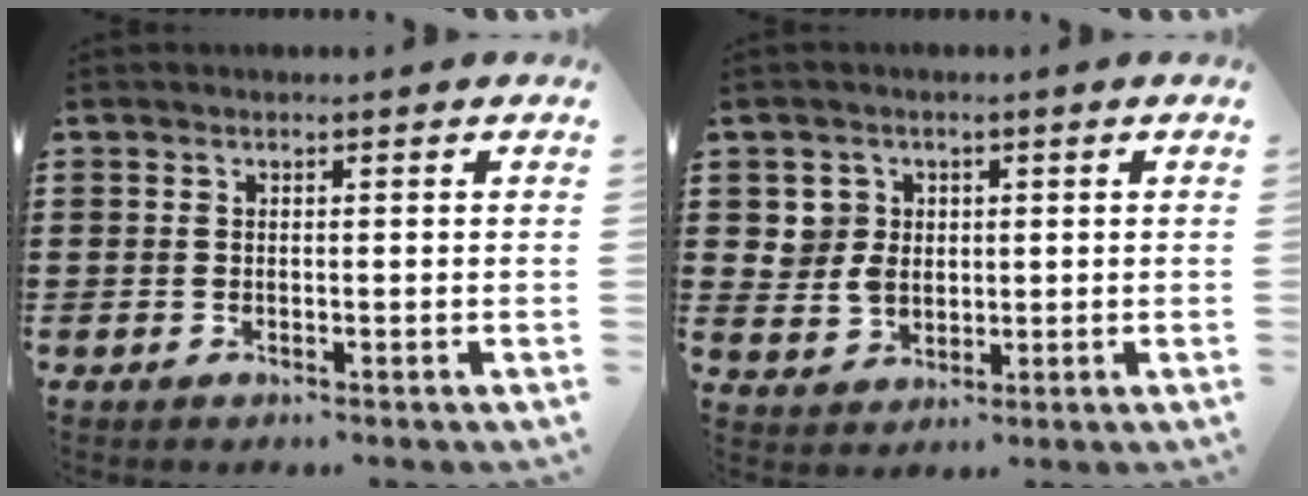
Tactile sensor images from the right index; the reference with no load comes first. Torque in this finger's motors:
{"motor_torque": [0.54, -0.02, 0.16, 0.05]}